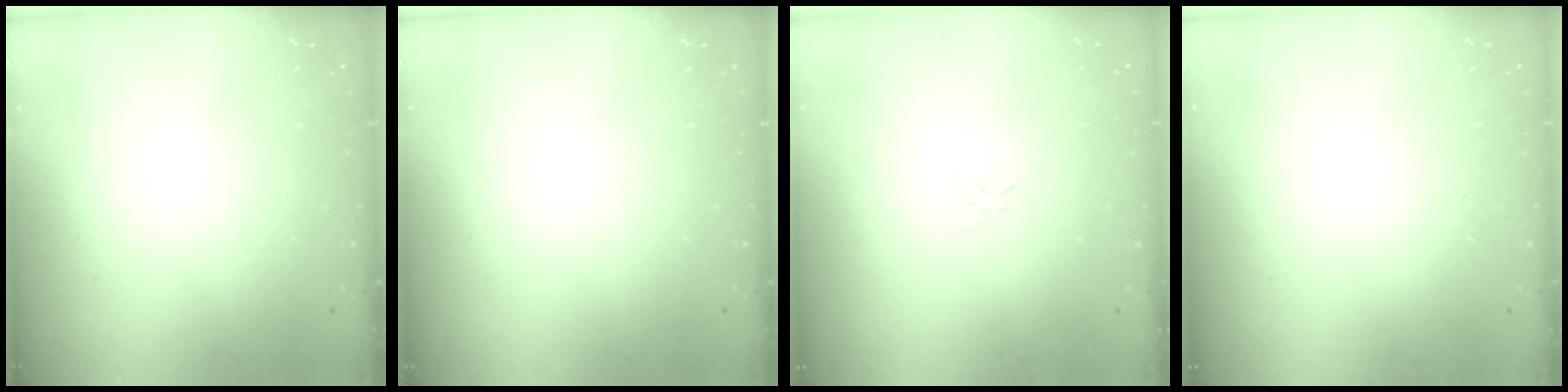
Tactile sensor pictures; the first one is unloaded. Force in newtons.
{"total": 0.0}
{"total": 0.0}
{"total": 0.8, "press": 0.8, "slide": 0.2}